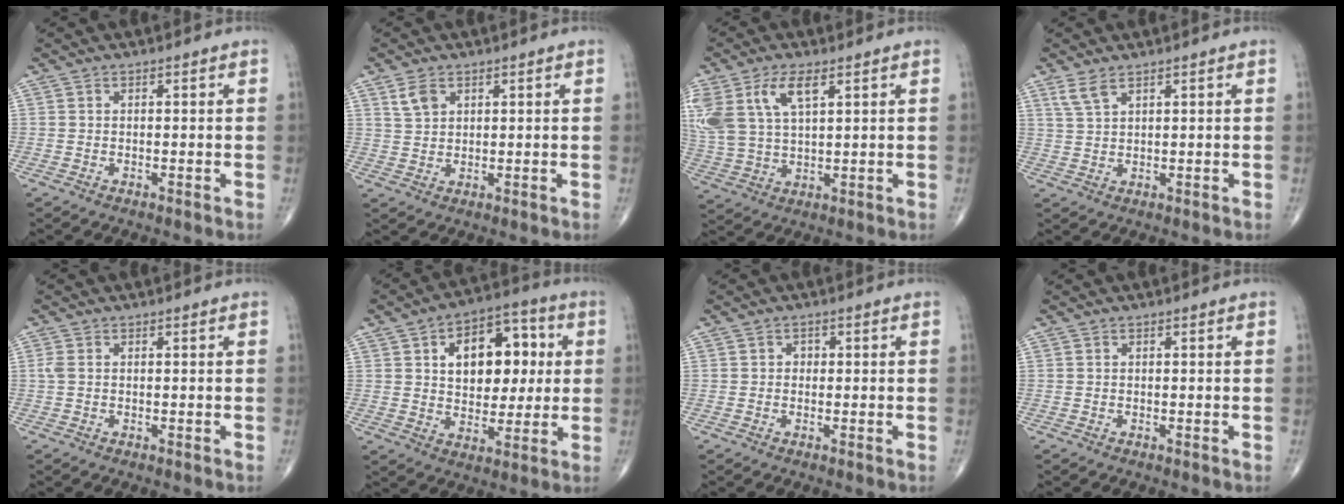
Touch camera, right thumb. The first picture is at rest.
{"total": 3.5, "force": [1.9, 2.2, 1.9], "torque": [-0.033, -0.004, 0.043]}
{"total": 13.5, "force": [5.8, 6.7, 10.1], "torque": [-0.232, -0.005, 0.118]}
{"total": 3.1, "force": [2.2, 1.0, 2.0], "torque": [-0.045, -0.002, 0.052]}
{"total": 1.2, "force": [0.1, 0.7, 0.9], "torque": [-0.028, 0.003, 0.001]}
{"total": 15.8, "force": [3.5, 10.0, 11.6], "torque": [-0.123, 0.009, 0.054]}
{"total": 1.0, "force": [0.1, 0.9, 0.5], "torque": [0.000, 0.004, -0.003]}
{"total": 0.0}